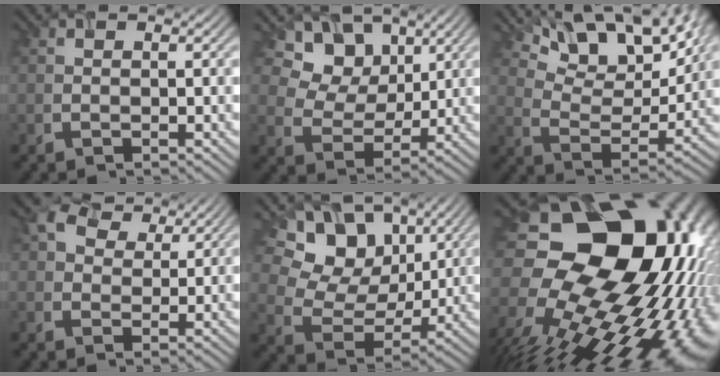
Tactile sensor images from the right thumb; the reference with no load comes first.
{"total": 10.3, "force": [5.7, 7.4, 4.3], "torque": [-0.116, -0.007, 0.127]}
{"total": 14.8, "force": [10.5, 5.9, 8.6], "torque": [-0.150, -0.004, 0.153]}
{"total": 4.4, "force": [2.8, 3.0, 1.5], "torque": [-0.030, 0.005, 0.055]}
{"total": 13.7, "force": [6.9, 9.8, 6.6], "torque": [-0.149, 0.028, 0.134]}
{"total": 21.0, "force": [-1.5, 14.3, 15.3], "torque": [-0.249, -0.022, -0.026]}